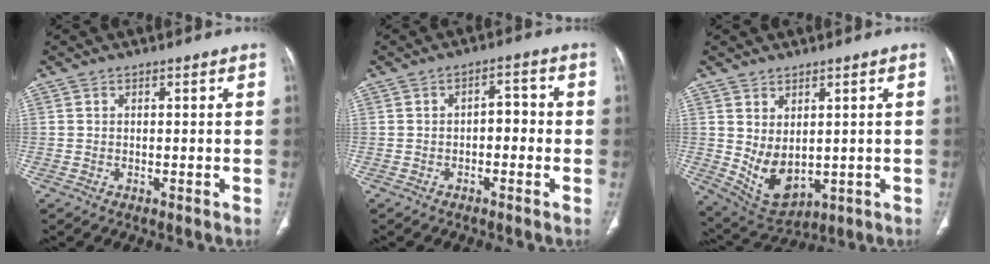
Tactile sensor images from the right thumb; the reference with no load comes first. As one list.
[{"total": 3.7, "force": [-0.8, 2.2, 2.8], "torque": [-0.024, 0.018, -0.018]}, {"total": 8.4, "force": [0.5, 5.3, 6.5], "torque": [-0.102, -0.013, 0.041]}]